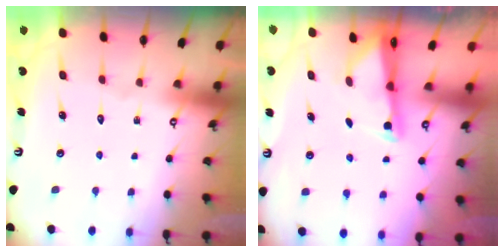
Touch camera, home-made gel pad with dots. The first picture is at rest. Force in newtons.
{"total": 1.8, "press": 1.8, "slide": 0.4}